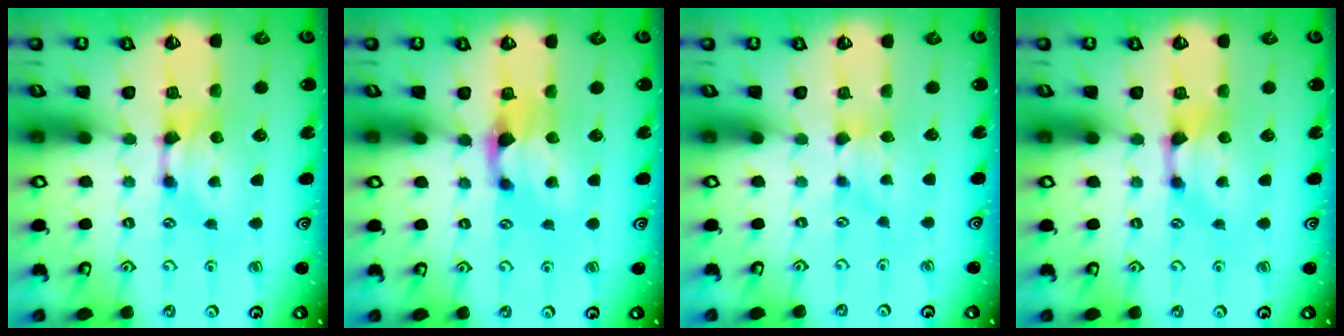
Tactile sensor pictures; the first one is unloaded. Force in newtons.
{"total": 2.7, "press": 2.6, "slide": 0.8}
{"total": 1.8, "press": 1.6, "slide": 0.7}
{"total": 0.7, "press": 0.1, "slide": 0.7}